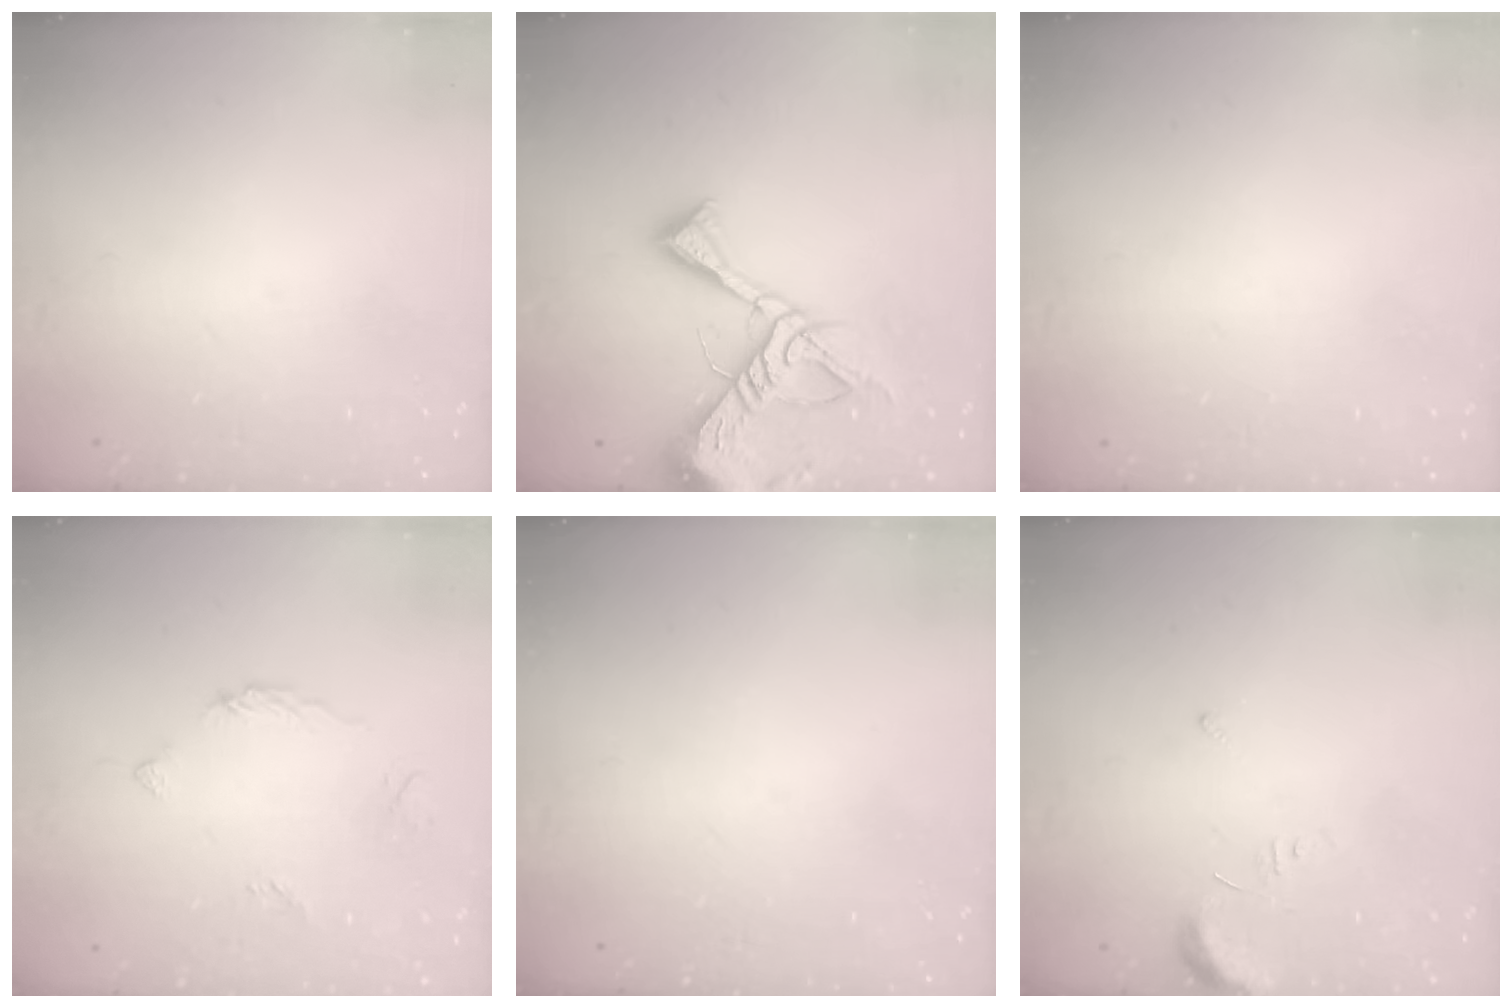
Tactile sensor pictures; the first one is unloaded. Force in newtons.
{"total": 13.8, "press": 13.8, "slide": 1.3}
{"total": 1.4, "press": 1.4, "slide": 0.1}
{"total": 3.7, "press": 3.7, "slide": 0.4}
{"total": 0.0}
{"total": 5.2, "press": 5.2, "slide": 0.6}